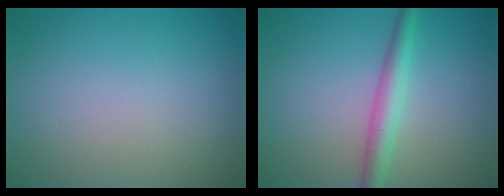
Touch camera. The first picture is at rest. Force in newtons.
{"total": 2.8, "press": 2.8, "slide": 0.0}